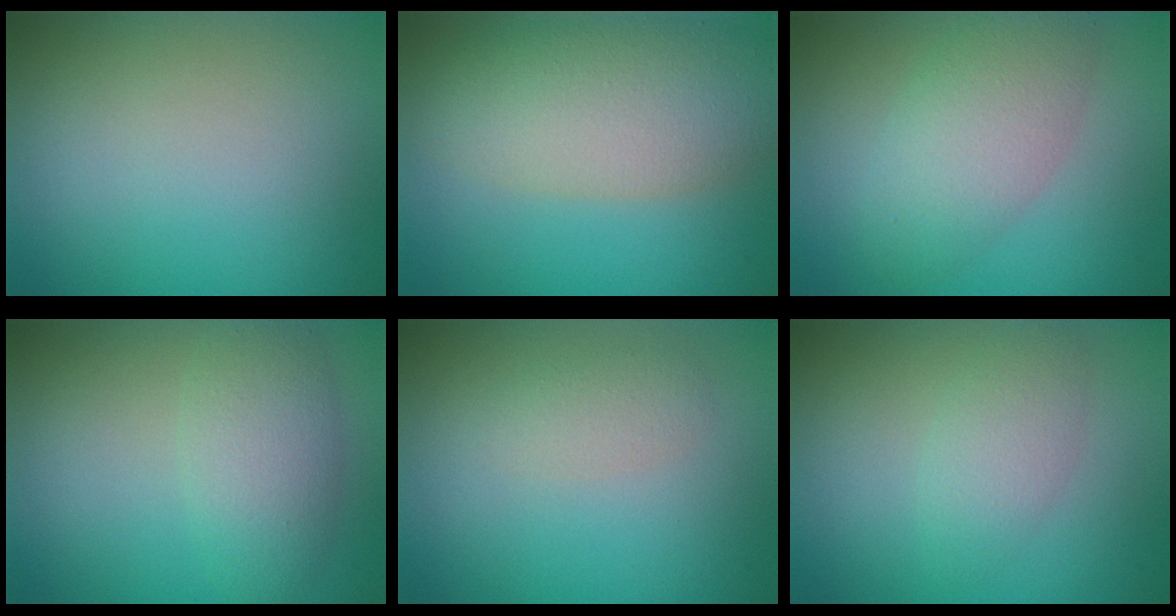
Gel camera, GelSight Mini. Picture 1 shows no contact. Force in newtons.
{"total": 7.2, "press": 7.2, "slide": 0.7}
{"total": 4.6, "press": 4.6, "slide": 0.1}
{"total": 3.8, "press": 3.8, "slide": 0.4}
{"total": 1.5, "press": 1.5, "slide": 0.1}
{"total": 2.4, "press": 2.4, "slide": 0.1}